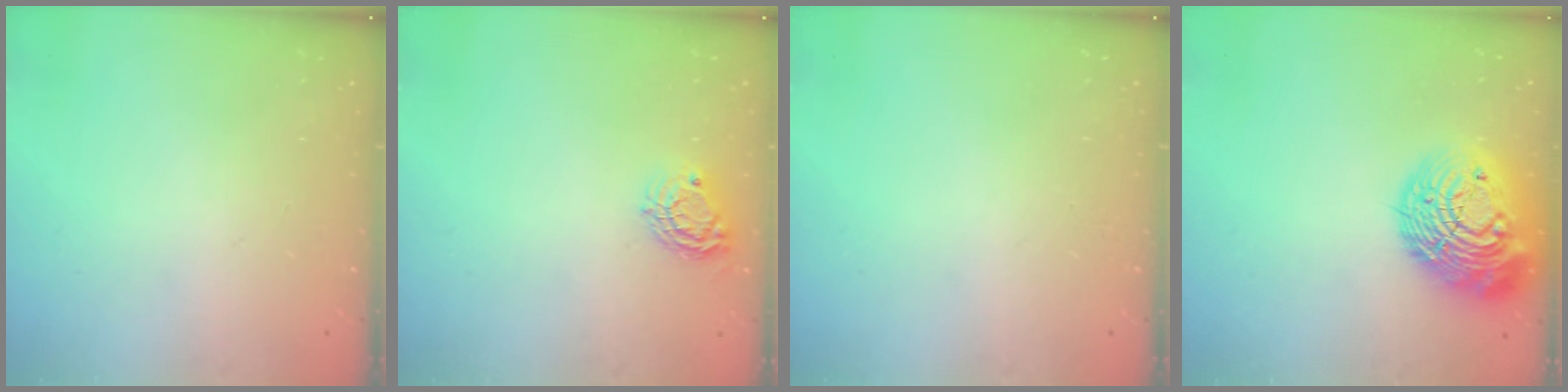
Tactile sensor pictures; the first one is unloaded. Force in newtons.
{"total": 7.8, "press": 7.7, "slide": 0.3}
{"total": 0.0}
{"total": 19.5, "press": 19.5, "slide": 1.7}